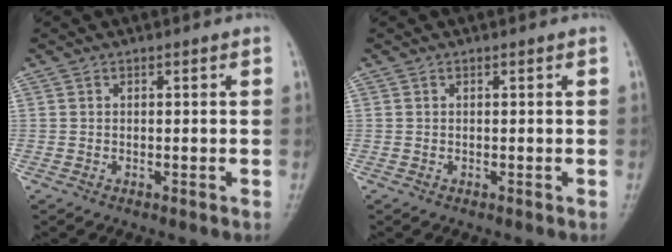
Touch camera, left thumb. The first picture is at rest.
{"total": 0.0}